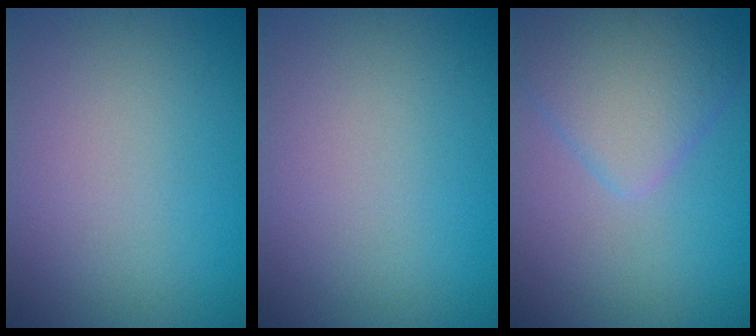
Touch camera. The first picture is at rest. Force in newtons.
{"total": 0.0}
{"total": 5.2, "press": 5.2, "slide": 0.2}